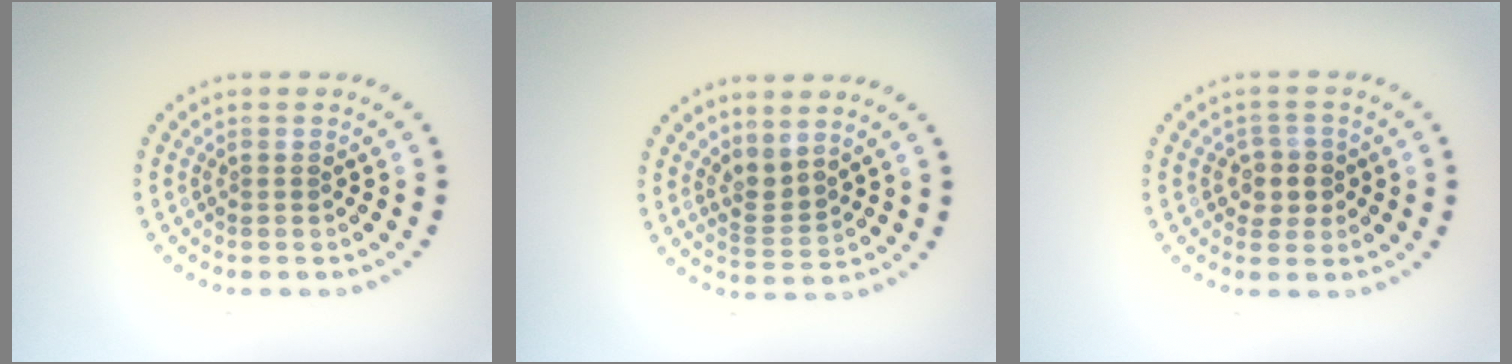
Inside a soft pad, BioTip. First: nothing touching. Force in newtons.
{"total": 2.3, "press": 1.5, "slide": 1.7}
{"total": 2.0, "press": 1.9, "slide": 0.8}